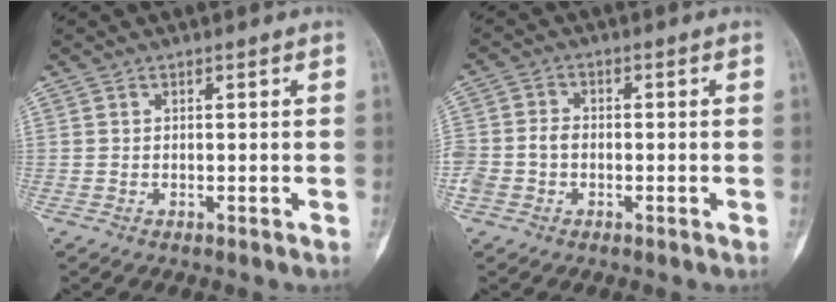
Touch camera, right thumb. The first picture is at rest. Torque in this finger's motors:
{"motor_torque": [0.10, 0.04, 0.54, -0.11, 0.04]}